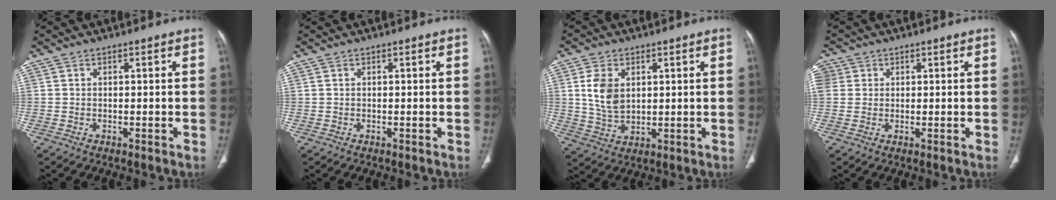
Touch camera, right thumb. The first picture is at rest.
{"total": 0.0}
{"total": 7.7, "force": [1.8, 5.2, 5.4], "torque": [-0.091, -0.007, 0.042]}
{"total": 6.7, "force": [1.9, 6.0, 2.3], "torque": [-0.061, 0.017, 0.041]}